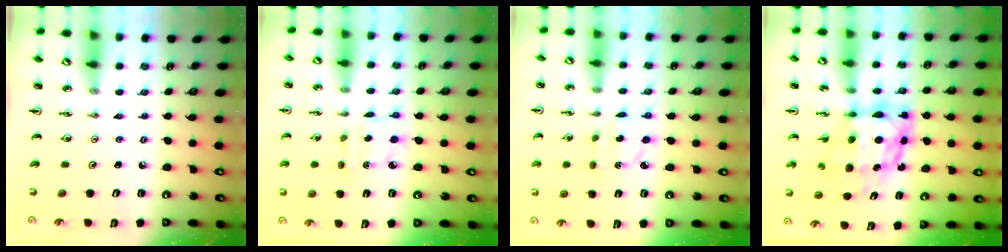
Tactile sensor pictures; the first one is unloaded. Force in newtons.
{"total": 2.9, "press": 2.9, "slide": 0.1}
{"total": 3.7, "press": 3.7, "slide": 0.2}
{"total": 9.6, "press": 9.6, "slide": 1.1}